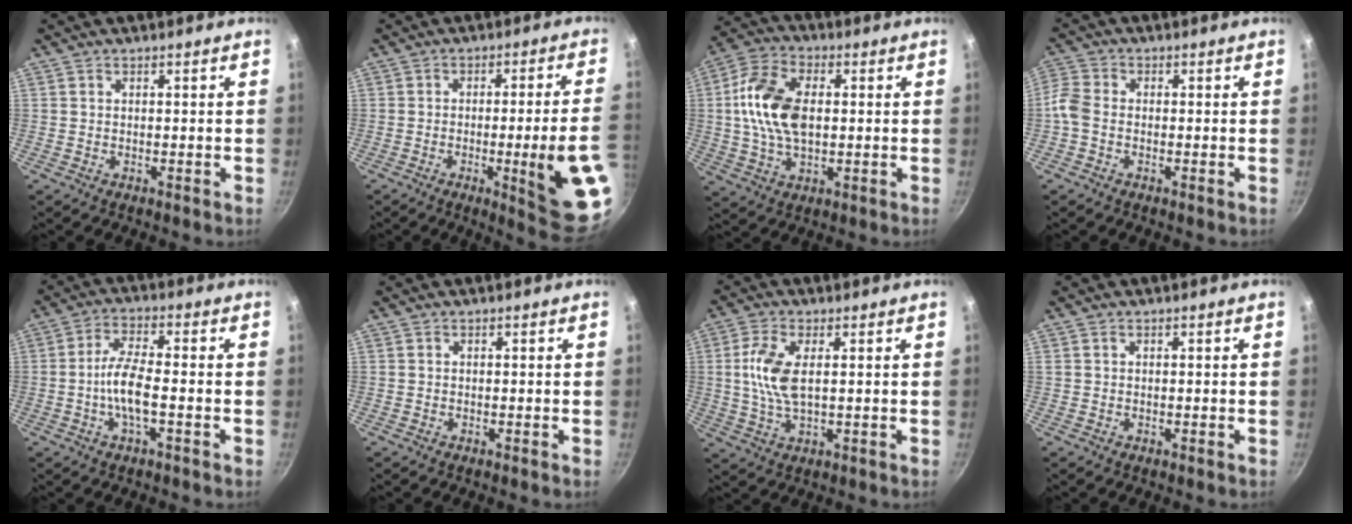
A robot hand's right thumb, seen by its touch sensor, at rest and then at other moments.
{"total": 16.0, "force": [-3.9, 1.7, 15.5], "torque": [-0.195, 0.009, -0.044]}
{"total": 13.9, "force": [1.1, 8.4, 11.0], "torque": [-0.199, 0.016, 0.013]}
{"total": 7.1, "force": [-2.1, 5.3, 4.2], "torque": [-0.097, 0.026, -0.062]}
{"total": 7.0, "force": [-1.7, 1.9, 6.5], "torque": [-0.133, 0.019, -0.040]}
{"total": 0.0}
{"total": 8.0, "force": [1.2, 3.6, 7.1], "torque": [-0.155, 0.001, 0.026]}
{"total": 0.0}